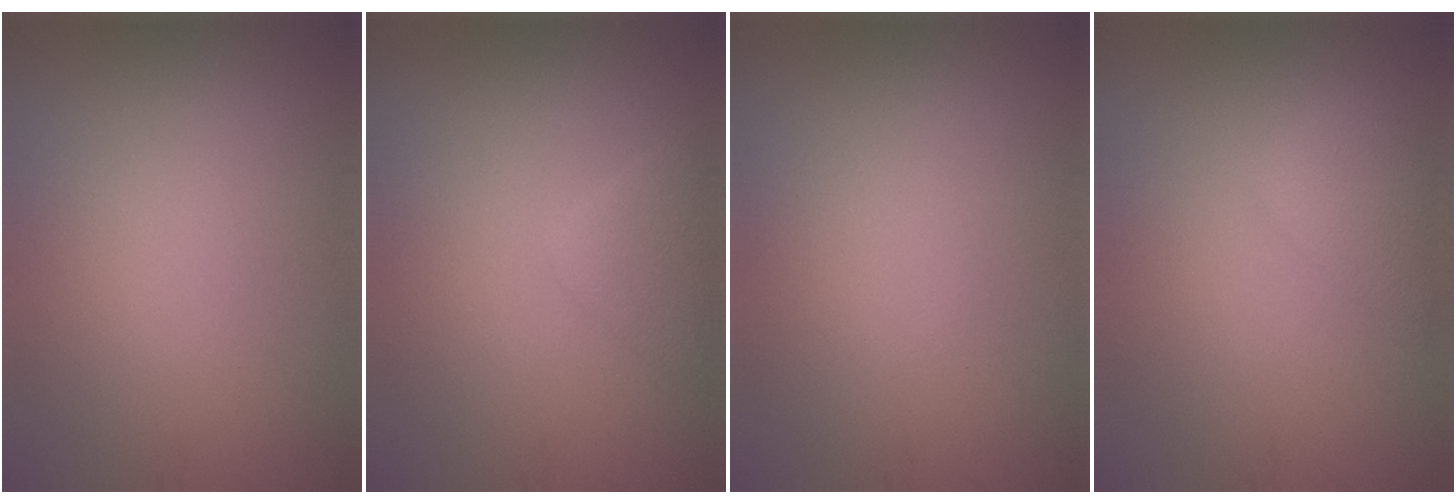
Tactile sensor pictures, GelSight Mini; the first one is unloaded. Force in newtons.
{"total": 2.1, "press": 2.1, "slide": 0.2}
{"total": 0.0}
{"total": 2.3, "press": 2.3, "slide": 0.2}